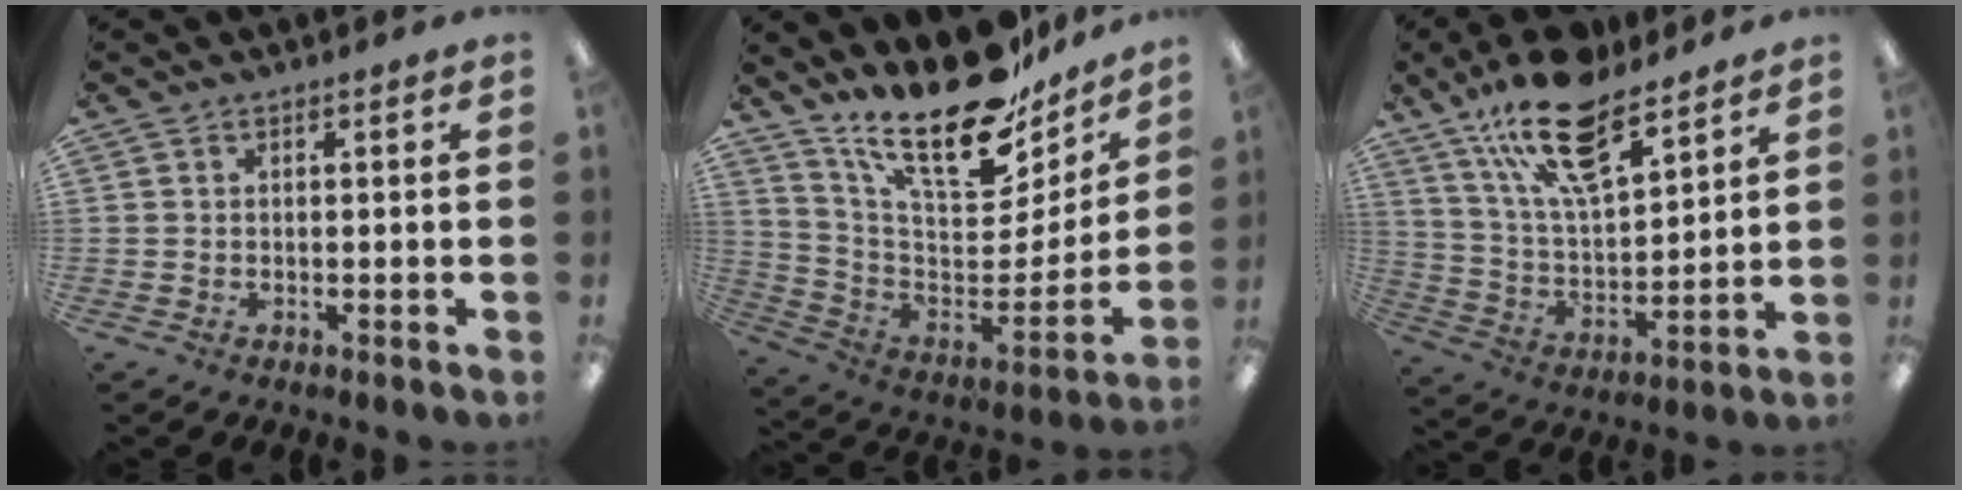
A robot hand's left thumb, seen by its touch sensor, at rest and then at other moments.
{"total": 23.1, "force": [18.2, 7.9, 11.7], "torque": [-0.175, -0.135, 0.308]}
{"total": 19.5, "force": [13.6, 7.8, 11.6], "torque": [-0.206, -0.063, 0.236]}